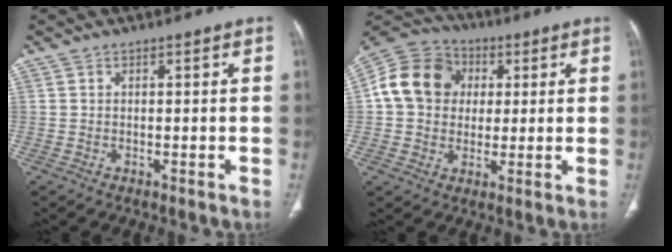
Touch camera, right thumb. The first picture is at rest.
{"total": 14.6, "force": [2.3, 12.3, 7.4], "torque": [-0.125, 0.020, 0.033]}